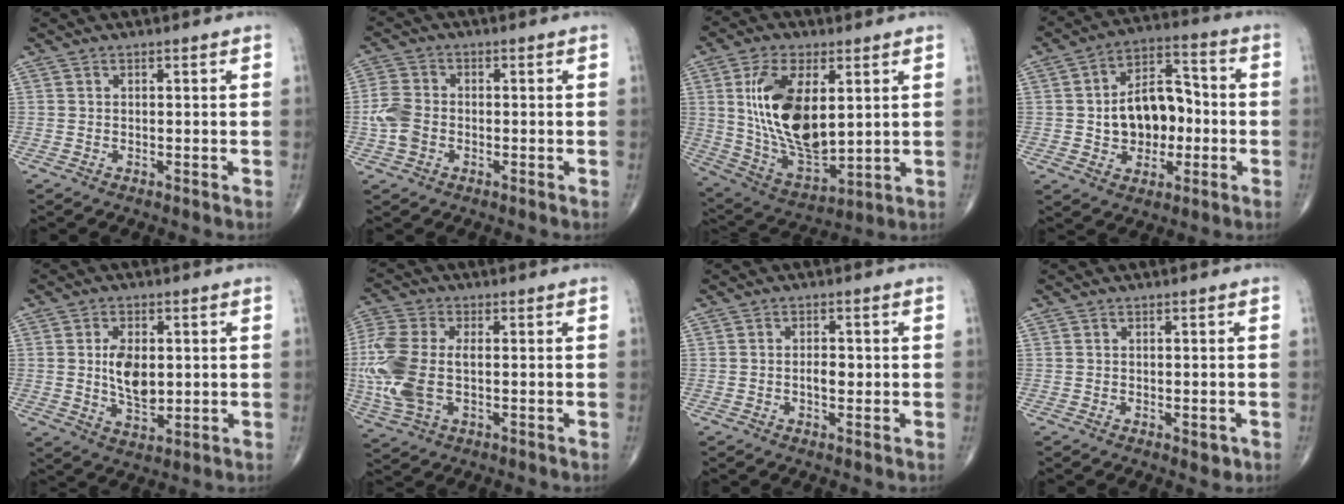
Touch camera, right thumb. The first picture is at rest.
{"total": 5.7, "force": [-1.3, 4.2, 3.6], "torque": [-0.081, 0.010, -0.032]}
{"total": 19.0, "force": [3.8, 9.6, 16.0], "torque": [-0.288, -0.023, 0.084]}
{"total": 13.6, "force": [-1.0, 9.2, 9.9], "torque": [-0.118, 0.036, -0.015]}
{"total": 8.2, "force": [0.7, 4.7, 6.6], "torque": [-0.103, -0.014, 0.016]}
{"total": 15.3, "force": [-1.2, 8.7, 12.6], "torque": [-0.332, -0.003, -0.021]}
{"total": 2.4, "force": [-0.3, 1.3, 2.0], "torque": [-0.030, 0.003, -0.006]}
{"total": 1.6, "force": [-0.5, 0.8, 1.2], "torque": [-0.012, -0.003, -0.004]}